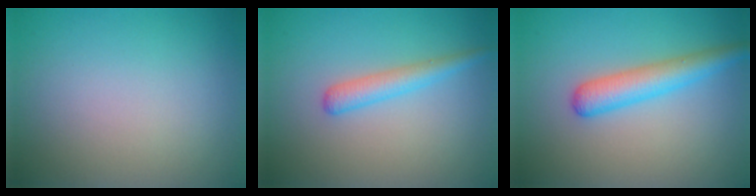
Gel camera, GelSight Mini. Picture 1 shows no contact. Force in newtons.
{"total": 2.2, "press": 2.2, "slide": 0.1}
{"total": 3.5, "press": 3.5, "slide": 0.1}